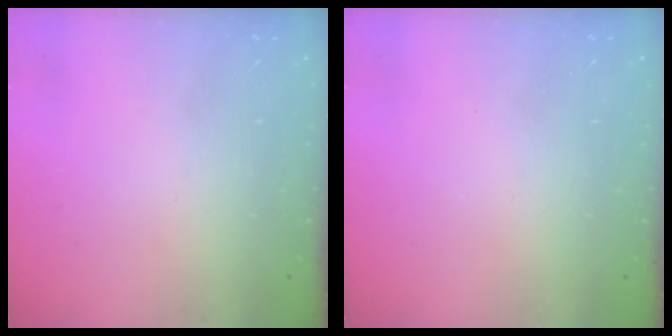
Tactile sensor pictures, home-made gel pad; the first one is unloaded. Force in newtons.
{"total": 0.0}